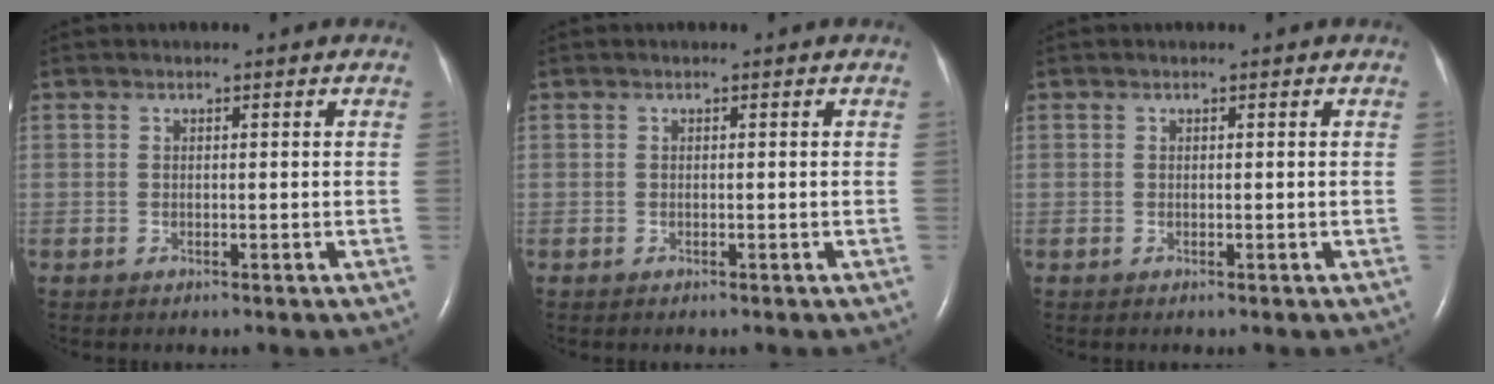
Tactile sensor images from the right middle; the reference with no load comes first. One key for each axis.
{"total": 0.0}
{"total": 0.0}